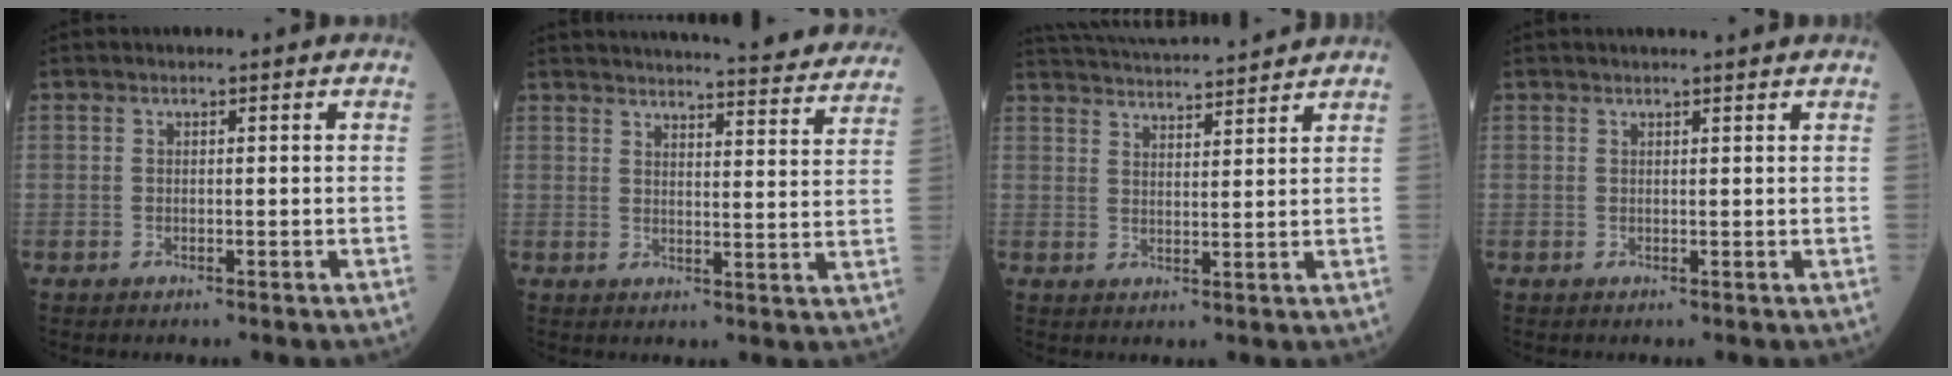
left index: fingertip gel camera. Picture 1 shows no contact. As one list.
[{"total": 23.9, "force": [22.5, 2.0, 7.6], "torque": [-0.103, -0.048, 0.264]}, {"total": 13.7, "force": [13.0, 0.7, 4.1], "torque": [-0.081, 0.026, 0.196]}, {"total": 3.0, "force": [2.8, 0.0, 1.2], "torque": [-0.015, 0.016, 0.034]}]